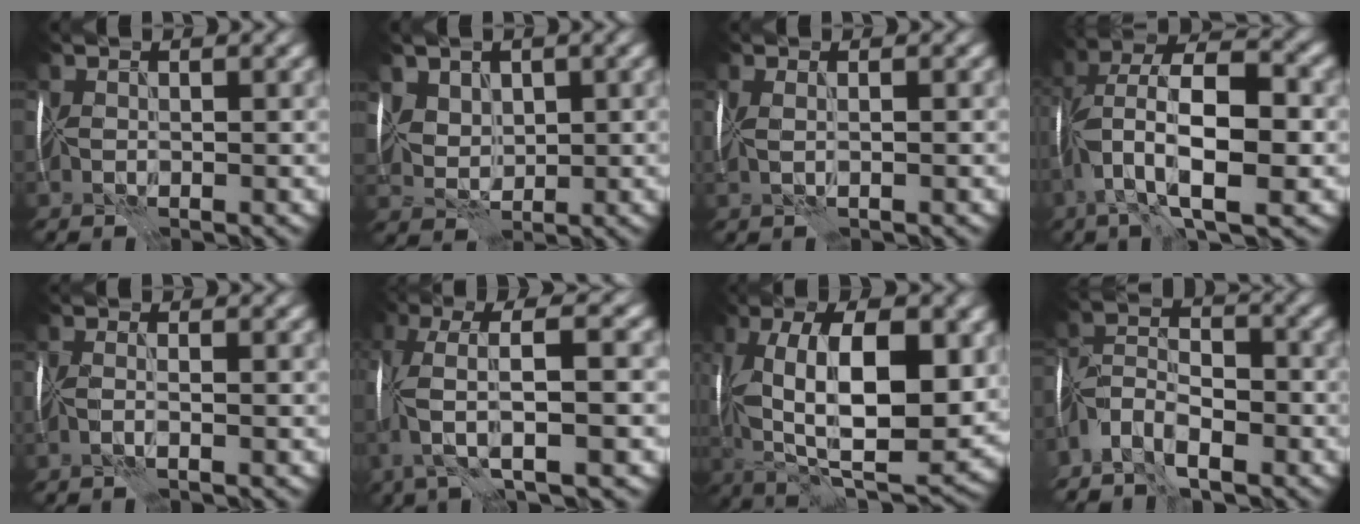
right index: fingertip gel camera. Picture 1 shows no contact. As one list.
[{"total": 3.1, "force": [2.0, 2.1, 1.1], "torque": [-0.036, -0.001, 0.052]}, {"total": 0.9, "force": [0.2, -0.3, 0.8], "torque": [-0.013, 0.013, 0.008]}, {"total": 11.1, "force": [-2.2, 4.1, 10.1], "torque": [-0.189, 0.017, -0.044]}, {"total": 1.2, "force": [-0.8, -0.9, 0.2], "torque": [-0.008, 0.002, -0.018]}, {"total": 7.0, "force": [-0.6, 1.2, 6.9], "torque": [-0.135, 0.022, -0.015]}, {"total": 13.5, "force": [1.4, 5.9, 12.1], "torque": [-0.194, 0.000, 0.026]}, {"total": 5.4, "force": [-4.1, 2.6, 2.2], "torque": [-0.026, 0.010, -0.085]}]